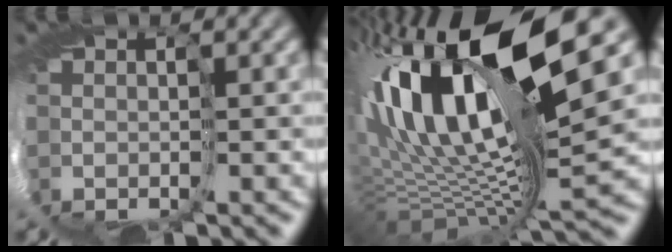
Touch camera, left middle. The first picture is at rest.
{"total": 15.8, "force": [5.2, 5.3, 13.9], "torque": [-0.272, -0.002, 0.101]}